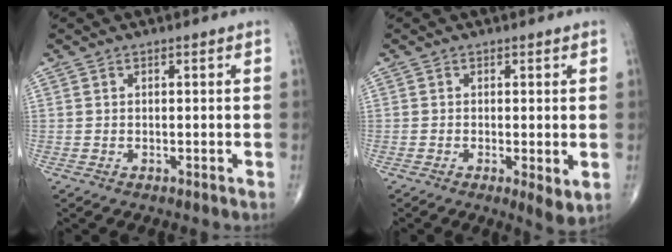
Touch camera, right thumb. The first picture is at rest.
{"total": 3.8, "force": [-0.7, 1.1, 3.6], "torque": [-0.062, -0.014, -0.015]}